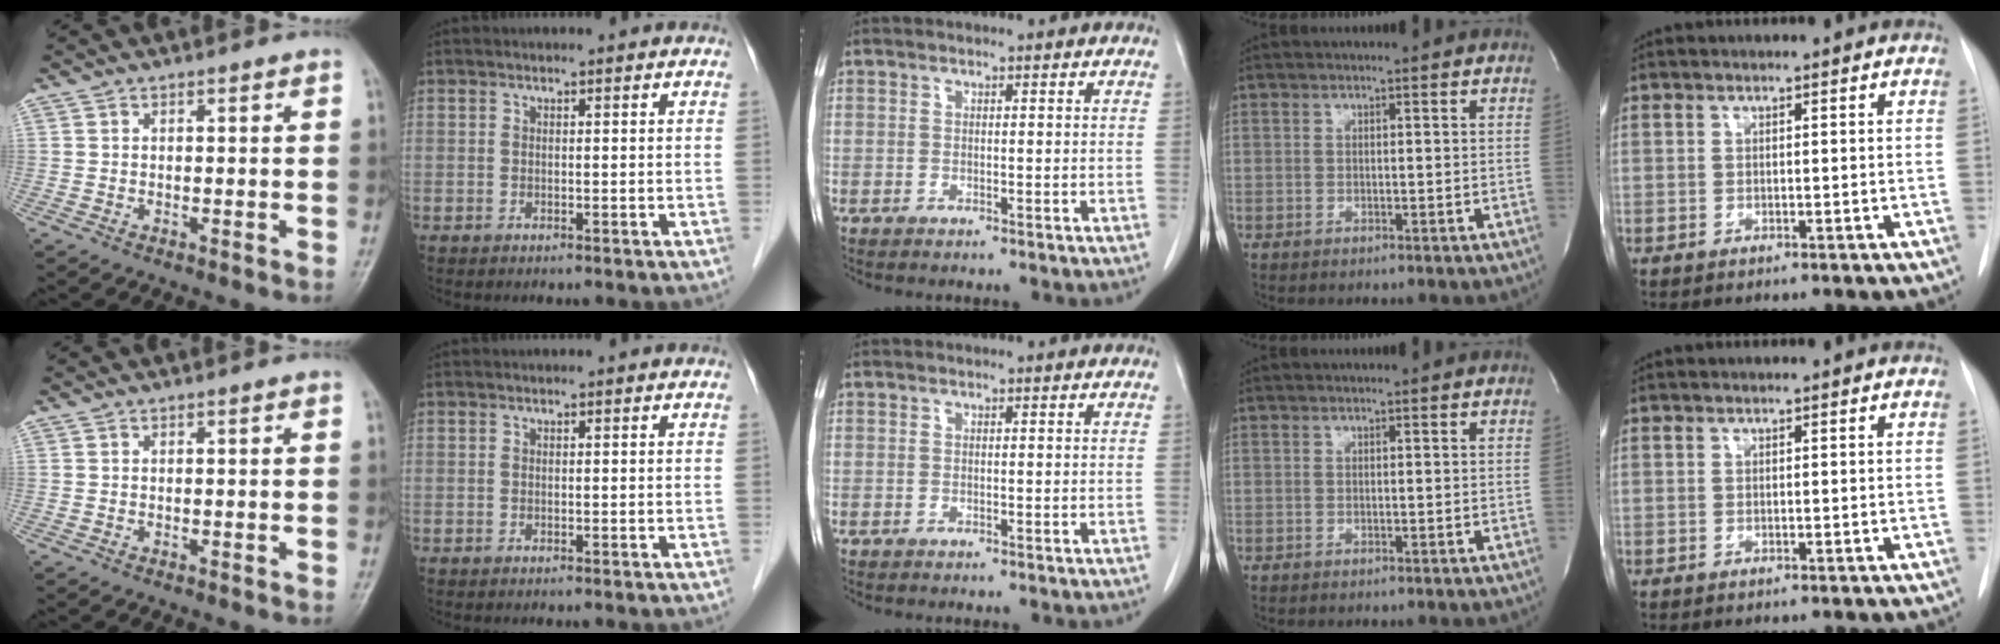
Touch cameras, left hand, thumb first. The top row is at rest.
{}